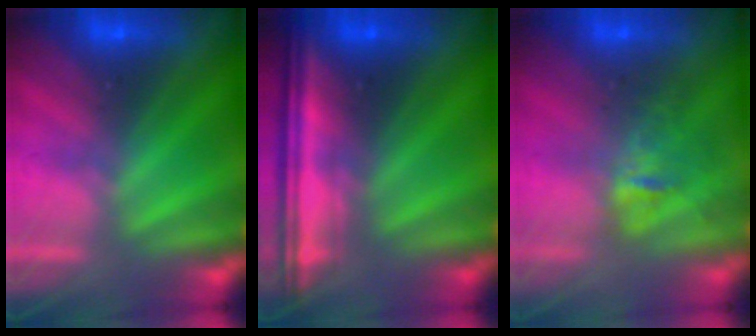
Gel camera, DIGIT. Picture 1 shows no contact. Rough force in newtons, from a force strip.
{"total": 7.0}
{"total": 2.8}